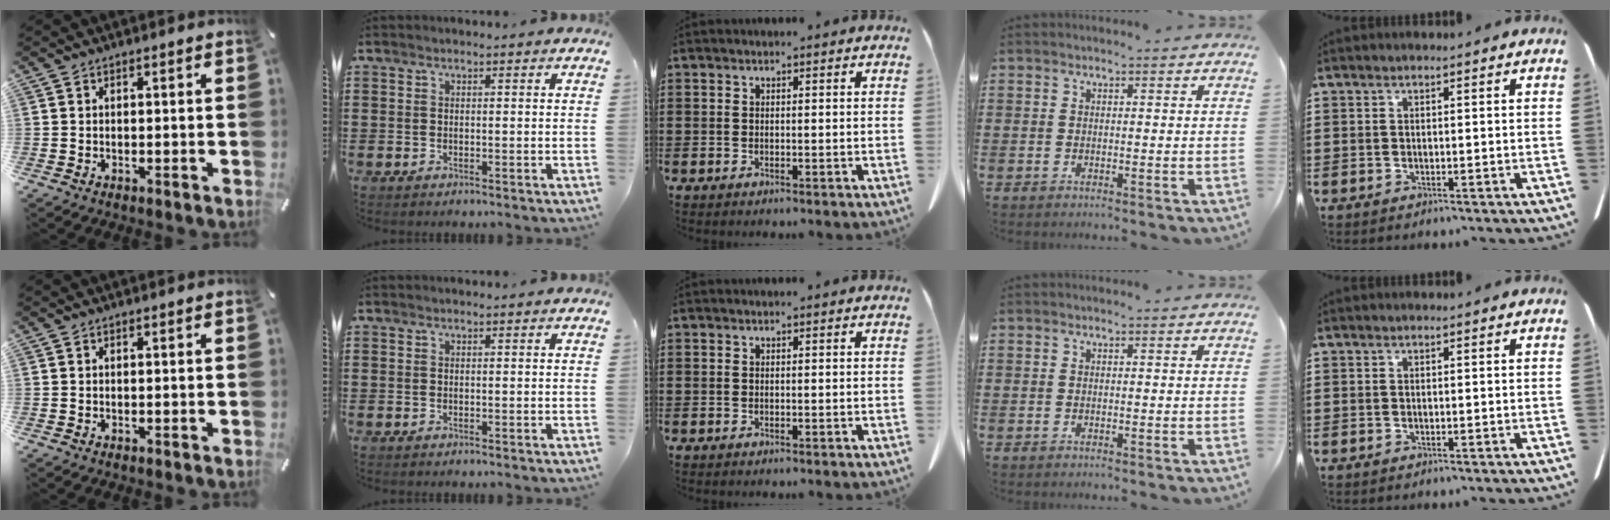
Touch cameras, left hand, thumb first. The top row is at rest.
{}